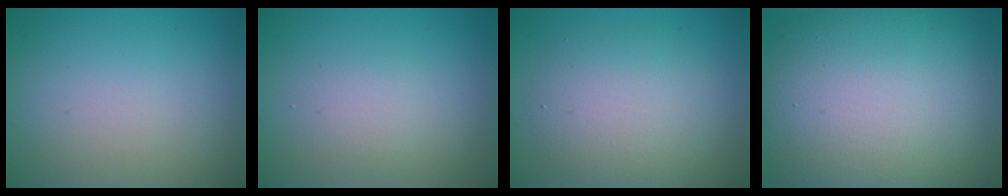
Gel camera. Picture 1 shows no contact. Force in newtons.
{"total": 1.8, "press": 1.8, "slide": 0.1}
{"total": 4.5, "press": 4.5, "slide": 0.1}
{"total": 13.9, "press": 13.9, "slide": 1.1}